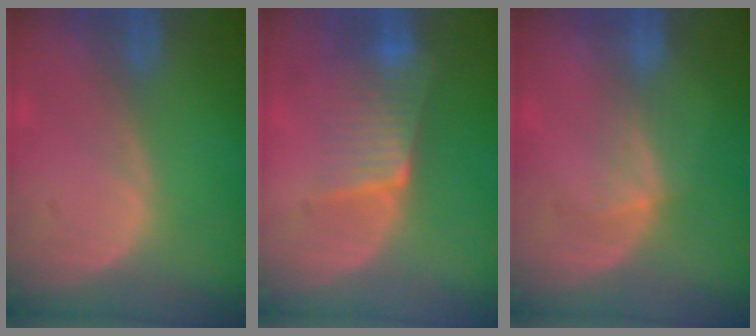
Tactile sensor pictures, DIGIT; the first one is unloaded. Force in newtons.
{"total": 6.6, "press": 5.9, "slide": 2.9}
{"total": 2.7, "press": 2.4, "slide": 1.2}